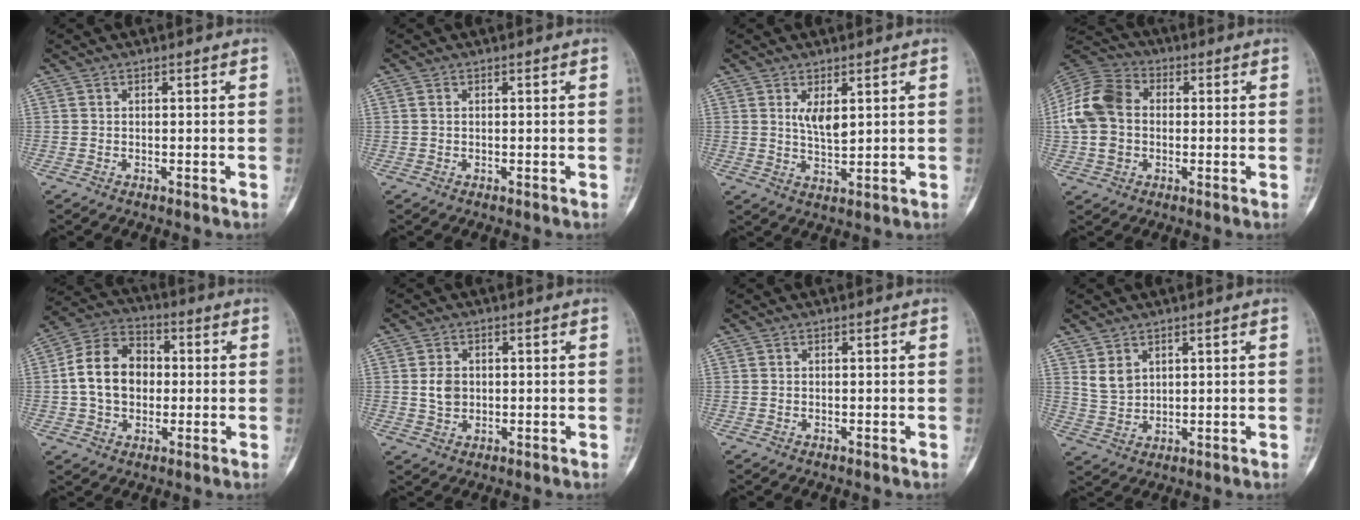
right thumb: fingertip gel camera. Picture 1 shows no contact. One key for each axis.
{"total": 0.9, "fx": 0.2, "fy": 0.6, "fz": 0.6, "tx": -0.016, "ty": 0.002, "tz": 0.005}
{"total": 4.1, "fx": 1.5, "fy": 1.6, "fz": 3.5, "tx": -0.058, "ty": -0.017, "tz": 0.032}
{"total": 13.5, "fx": 0.2, "fy": 10.3, "fz": 8.8, "tx": -0.175, "ty": 0.030, "tz": -0.003}
{"total": 13.0, "fx": 0.1, "fy": 9.8, "fz": 8.5, "tx": -0.128, "ty": 0.027, "tz": -0.005}
{"total": 4.0, "fx": 0.3, "fy": 3.2, "fz": 2.5, "tx": -0.034, "ty": -0.001, "tz": 0.009}
{"total": 0.0}
{"total": 4.6, "fx": 2.2, "fy": 3.2, "fz": 2.3, "tx": -0.035, "ty": -0.014, "tz": 0.056}